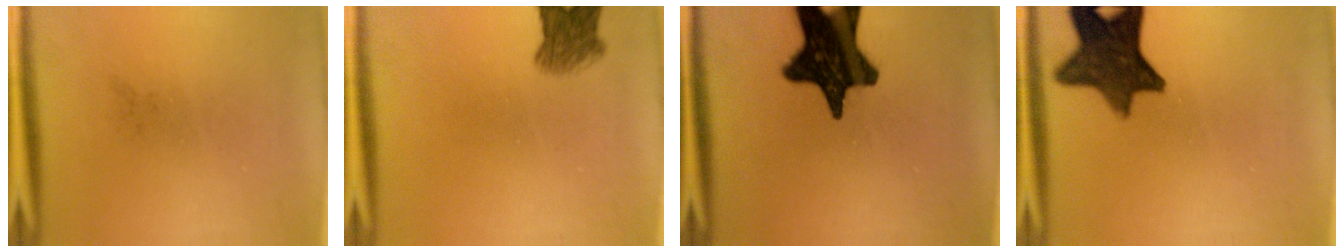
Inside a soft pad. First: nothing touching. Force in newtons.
{"total": 4.5}
{"total": 17.0}
{"total": 12.0}